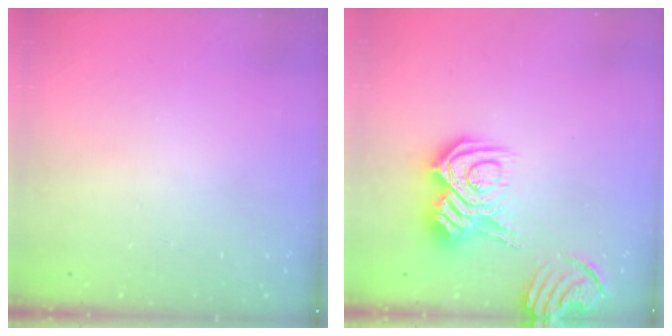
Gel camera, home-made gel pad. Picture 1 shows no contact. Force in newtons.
{"total": 13.6, "press": 13.6, "slide": 0.8}